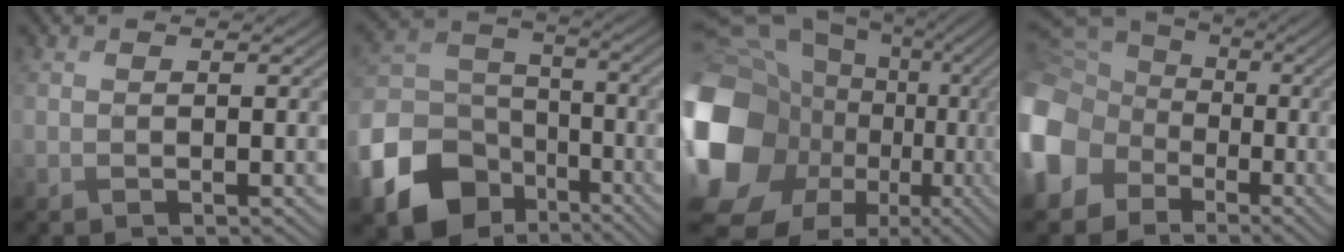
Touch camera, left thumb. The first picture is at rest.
{"total": 16.6, "force": [-8.4, 12.3, 7.2], "torque": [-0.233, -0.052, -0.144]}
{"total": 21.5, "force": [-2.4, 17.7, 11.8], "torque": [-0.322, -0.033, -0.038]}
{"total": 16.2, "force": [-4.2, 13.4, 8.0], "torque": [-0.253, -0.033, -0.100]}